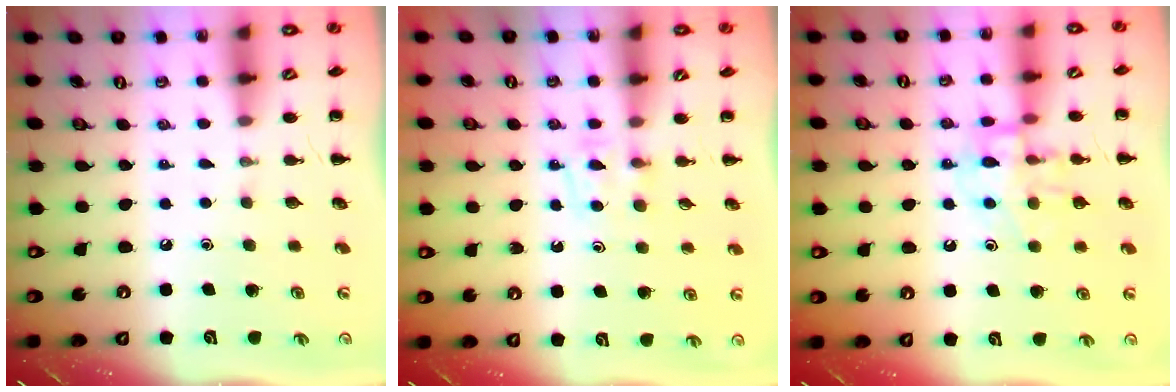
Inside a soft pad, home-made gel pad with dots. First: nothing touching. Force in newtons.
{"total": 4.8, "press": 4.4, "slide": 1.8}
{"total": 13.6, "press": 13.5, "slide": 1.3}